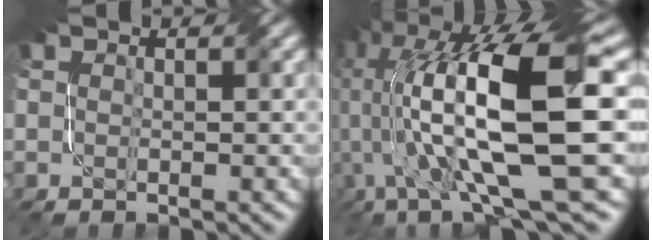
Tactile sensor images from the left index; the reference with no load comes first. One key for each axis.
{"total": 16.0, "fx": -0.2, "fy": 4.1, "fz": 15.4, "tx": -0.284, "ty": 0.019, "tz": 0.011}